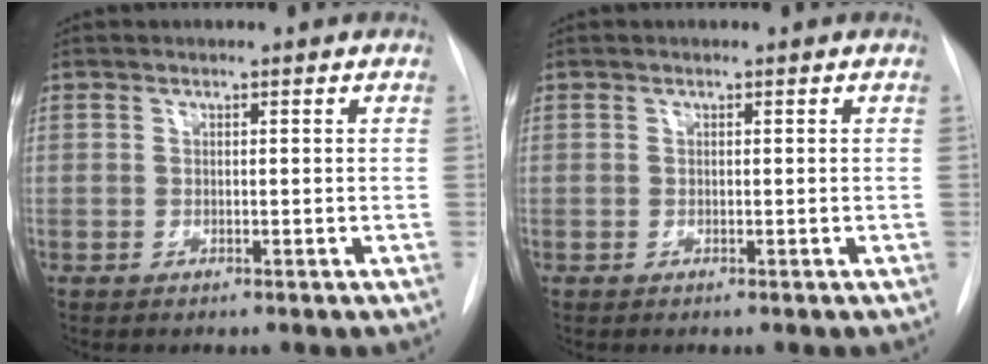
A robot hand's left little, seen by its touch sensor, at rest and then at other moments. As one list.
[{"total": 0.0}]